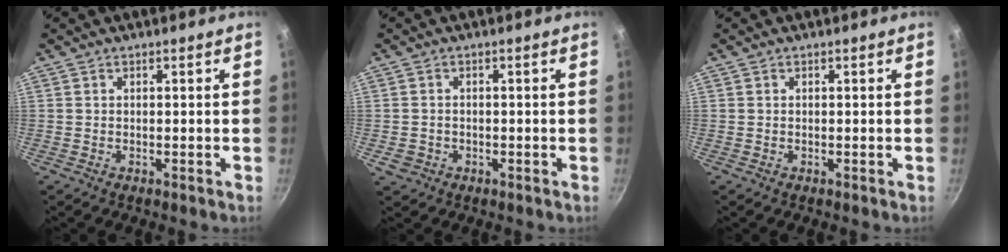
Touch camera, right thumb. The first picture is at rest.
{"total": 2.5, "force": [-0.9, 2.1, 1.0], "torque": [-0.015, 0.007, -0.008]}
{"total": 0.0}